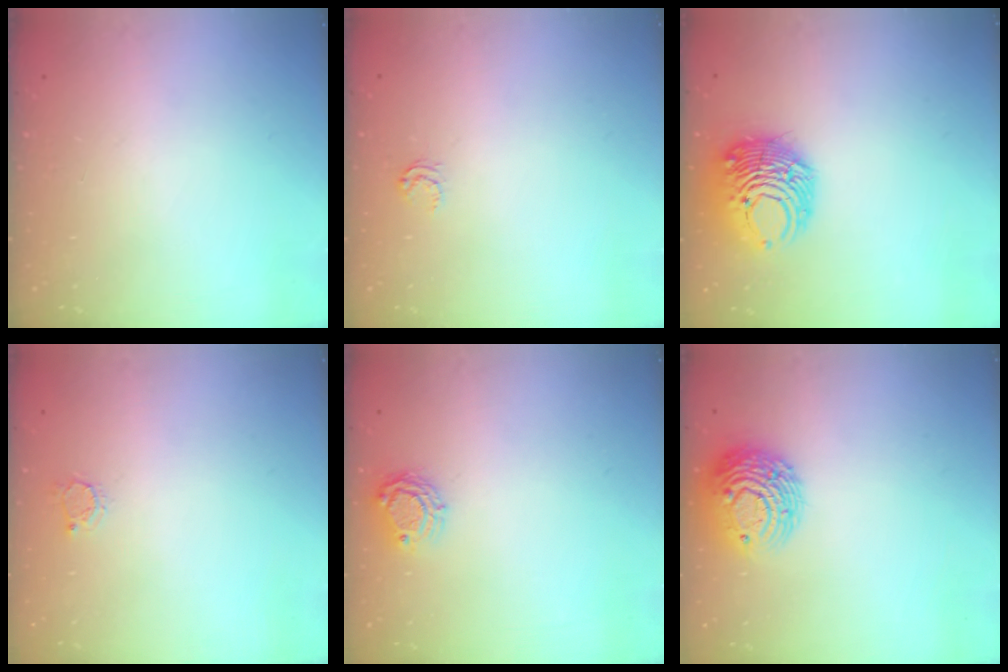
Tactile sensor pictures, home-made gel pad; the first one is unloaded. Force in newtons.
{"total": 3.3, "press": 3.2, "slide": 0.7}
{"total": 11.3, "press": 11.3, "slide": 1.2}
{"total": 3.0, "press": 3.0, "slide": 0.4}
{"total": 6.7, "press": 6.6, "slide": 0.4}
{"total": 12.1, "press": 12.1, "slide": 0.9}